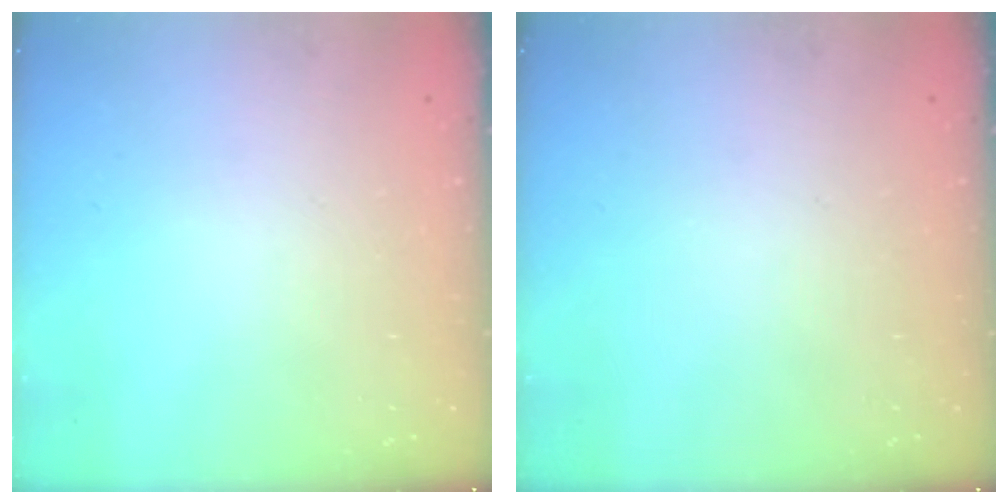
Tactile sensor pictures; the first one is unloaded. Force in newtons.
{"total": 0.0}